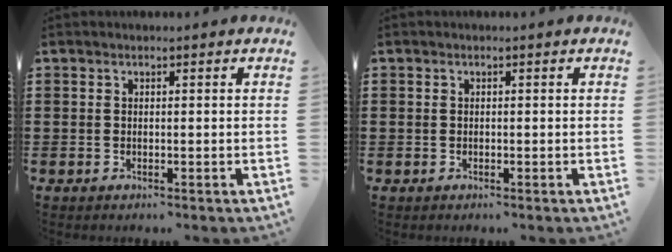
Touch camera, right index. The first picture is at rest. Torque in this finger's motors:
{"motor_torque": [1.03, 1.11, -0.14, -0.16]}